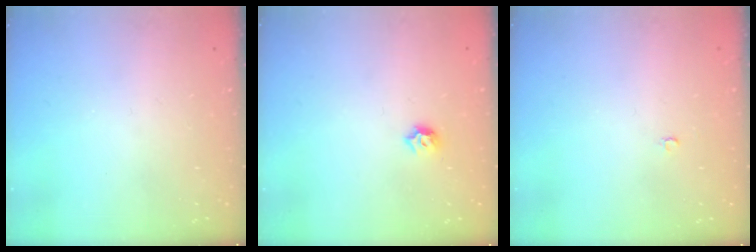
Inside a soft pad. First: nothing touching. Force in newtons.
{"total": 4.0, "press": 3.9, "slide": 0.8}
{"total": 2.1, "press": 2.1, "slide": 0.2}